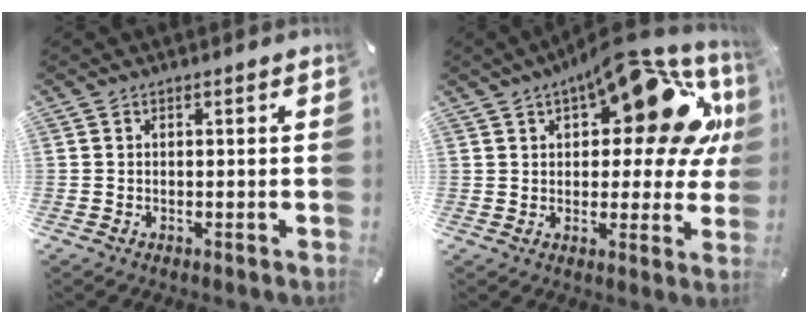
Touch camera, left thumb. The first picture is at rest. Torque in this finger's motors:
{"motor_torque": [1.17, 1.11, 2.20, -0.57, 0.23]}